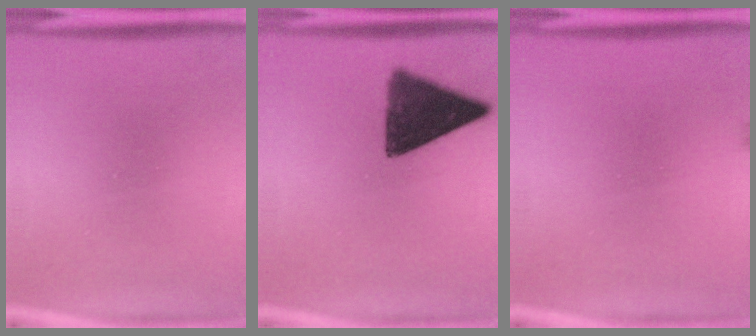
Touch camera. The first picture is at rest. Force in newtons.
{"total": 12.5}
{"total": 0.6}